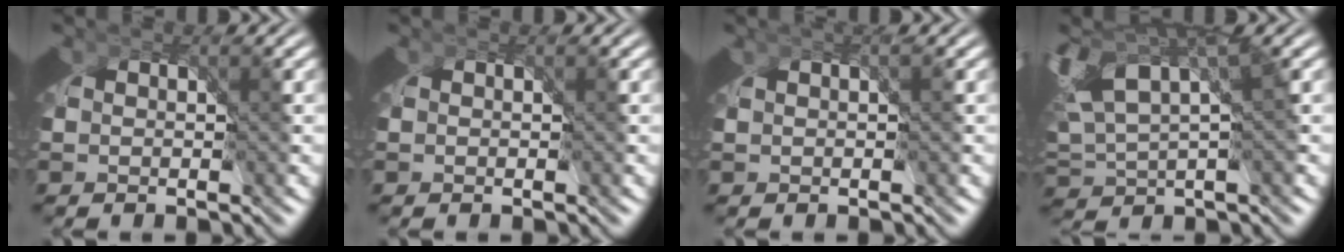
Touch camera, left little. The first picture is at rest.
{"total": 0.0}
{"total": 0.7, "force": [0.6, -0.1, 0.5], "torque": [0.006, 0.010, 0.007]}
{"total": 5.9, "force": [0.5, 3.9, 4.3], "torque": [-0.080, 0.006, 0.004]}